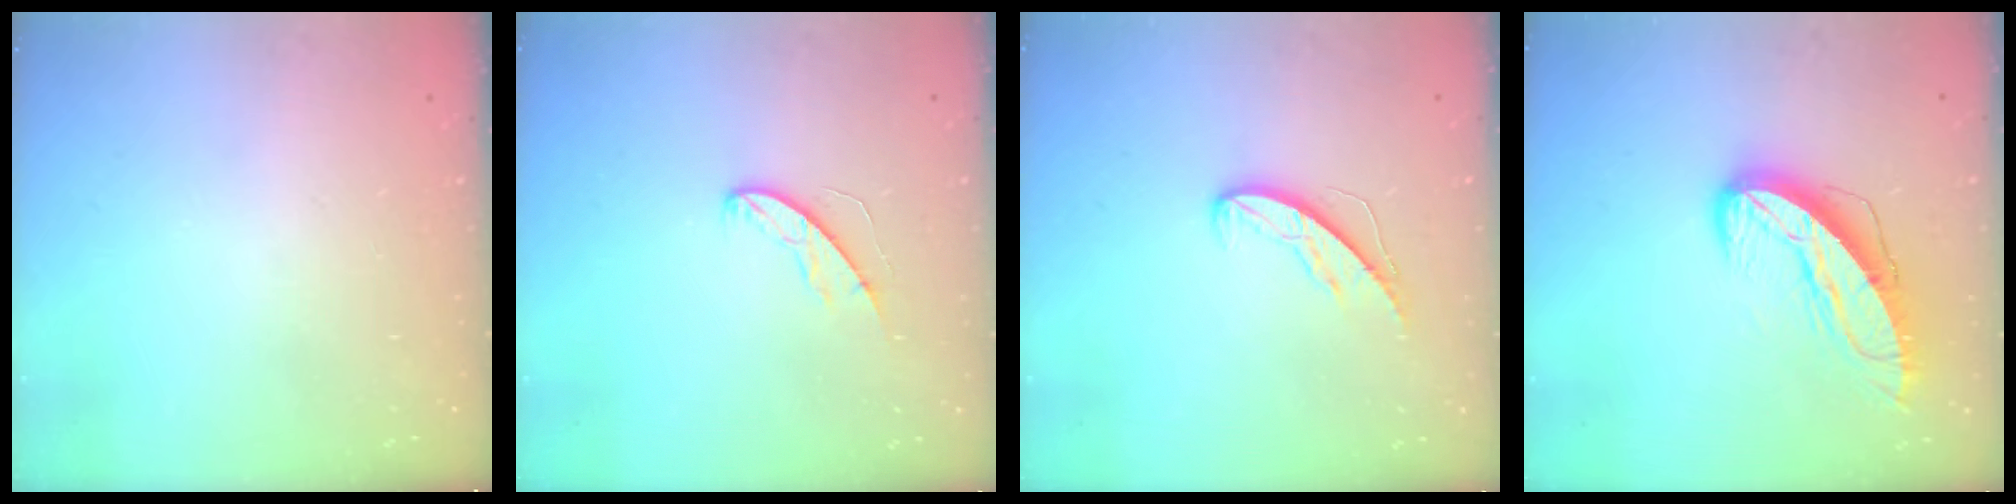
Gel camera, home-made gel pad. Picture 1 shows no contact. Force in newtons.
{"total": 5.8, "press": 5.8, "slide": 0.4}
{"total": 5.7, "press": 5.7, "slide": 0.4}
{"total": 11.3, "press": 11.3, "slide": 1.2}